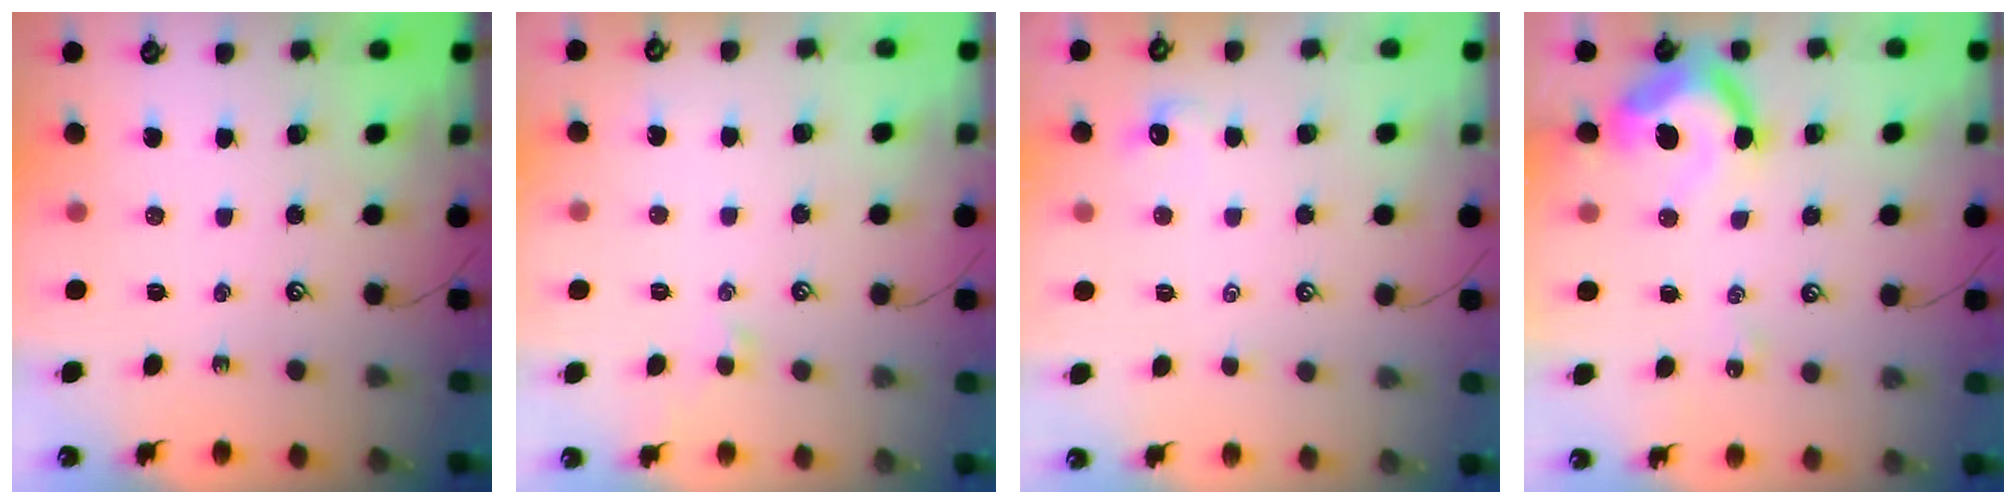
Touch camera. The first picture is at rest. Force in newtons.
{"total": 1.1, "press": 1.1, "slide": 0.4}
{"total": 1.7, "press": 1.6, "slide": 0.5}
{"total": 12.3, "press": 12.3, "slide": 1.2}